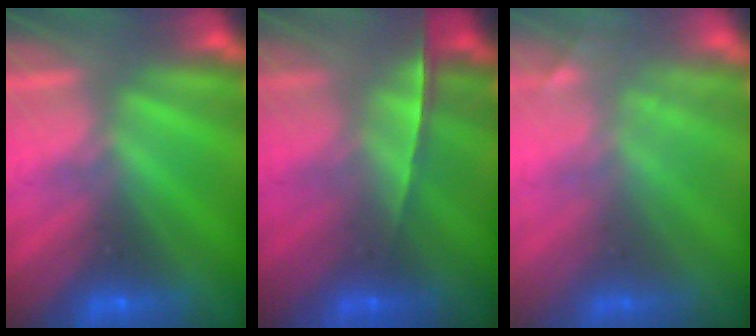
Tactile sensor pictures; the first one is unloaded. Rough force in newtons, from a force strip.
{"total": 1.6}
{"total": 1.8}